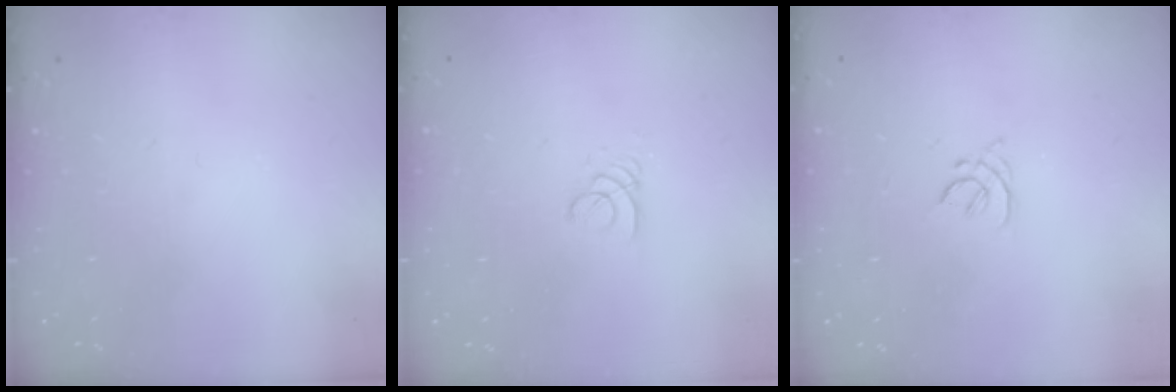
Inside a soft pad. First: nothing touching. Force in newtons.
{"total": 1.8, "press": 1.8, "slide": 0.2}
{"total": 2.0, "press": 2.0, "slide": 0.6}